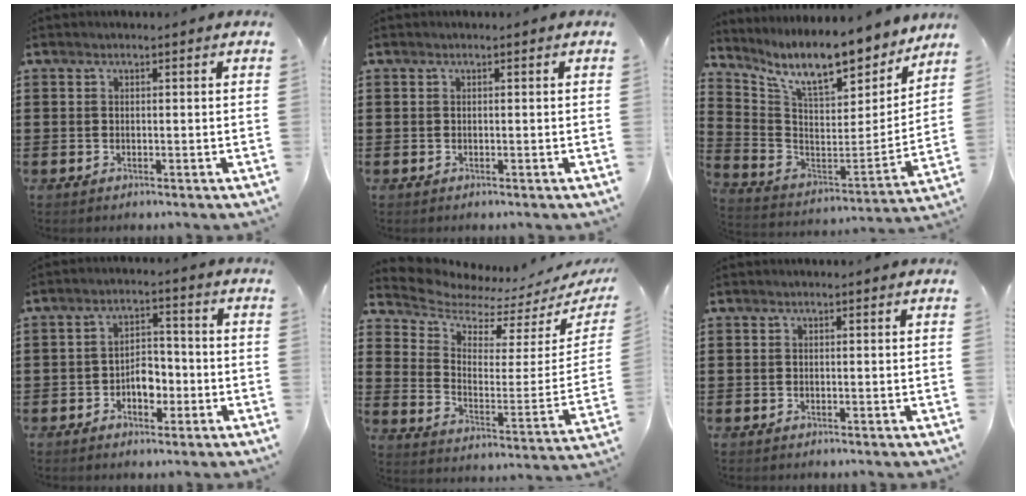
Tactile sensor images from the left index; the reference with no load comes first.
{"total": 0.0}
{"total": 11.3, "force": [9.3, 2.1, 6.0], "torque": [-0.139, -0.068, 0.156]}
{"total": 4.3, "force": [-1.5, 2.7, 3.0], "torque": [-0.049, 0.003, -0.032]}
{"total": 5.0, "force": [4.6, 1.5, 1.0], "torque": [-0.055, -0.046, 0.077]}
{"total": 0.0}